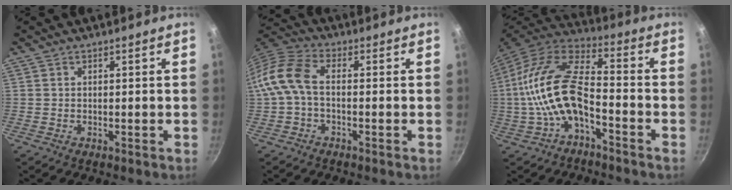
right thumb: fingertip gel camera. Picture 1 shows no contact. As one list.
[{"total": 8.9, "force": [-0.9, 5.1, 7.3], "torque": [-0.158, 0.030, -0.035]}, {"total": 15.9, "force": [-4.1, 7.4, 13.5], "torque": [-0.258, 0.044, -0.087]}]